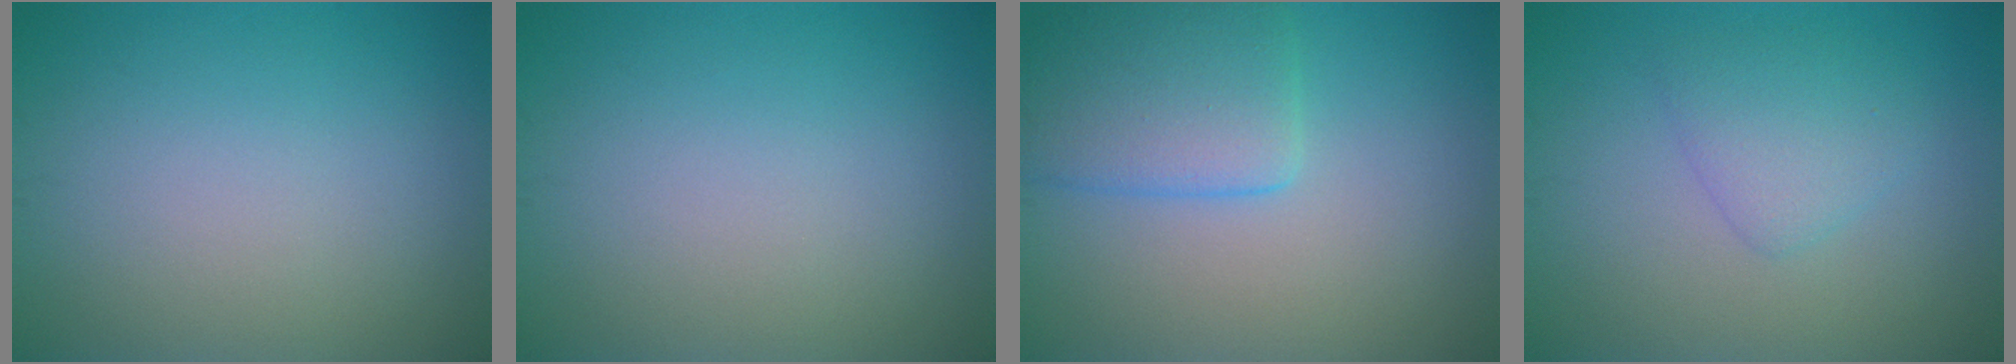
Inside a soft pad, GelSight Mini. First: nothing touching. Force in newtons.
{"total": 0.0}
{"total": 4.4, "press": 4.4, "slide": 0.2}
{"total": 2.5, "press": 2.5, "slide": 0.1}